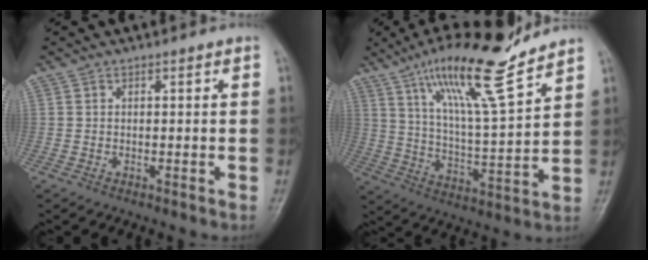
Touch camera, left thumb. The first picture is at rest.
{"total": 17.7, "force": [12.6, 2.6, 12.2], "torque": [-0.194, -0.066, 0.220]}